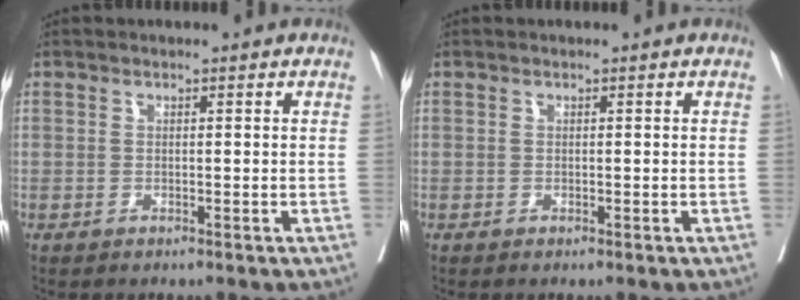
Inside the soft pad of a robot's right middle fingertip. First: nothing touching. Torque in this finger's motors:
{"motor_torque": [0.02, -0.12, 0.03, 0.00]}